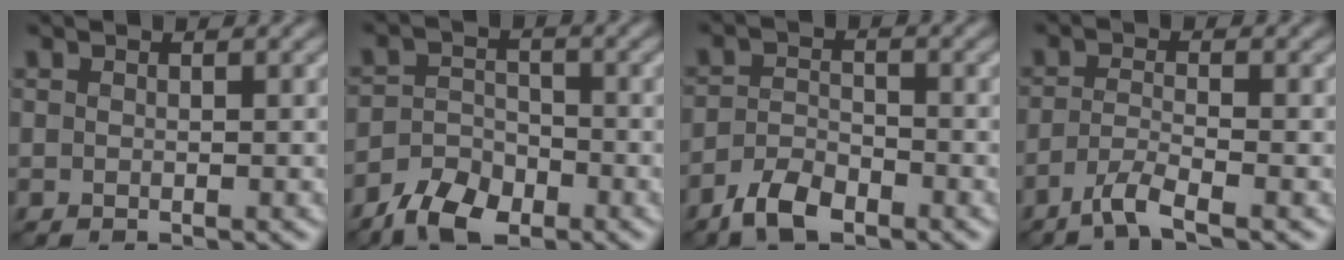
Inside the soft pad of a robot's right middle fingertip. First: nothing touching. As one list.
[{"total": 4.3, "force": [-3.2, 2.3, 1.8], "torque": [-0.029, 0.003, -0.066]}, {"total": 3.5, "force": [-2.6, 1.5, 1.8], "torque": [-0.035, 0.004, -0.056]}, {"total": 2.7, "force": [-1.9, 0.4, 1.9], "torque": [-0.036, 0.003, -0.051]}]